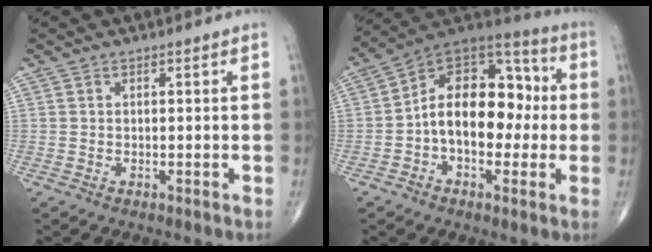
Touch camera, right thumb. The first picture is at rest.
{"total": 17.5, "force": [-1.0, 11.0, 13.5], "torque": [-0.175, 0.049, -0.028]}